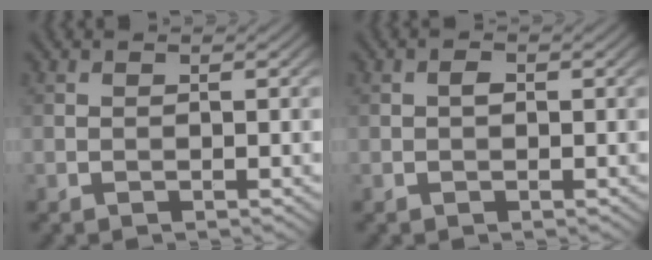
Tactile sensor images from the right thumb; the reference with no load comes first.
{"total": 0.9, "force": [0.0, 0.6, 0.7], "torque": [-0.011, 0.001, -0.002]}